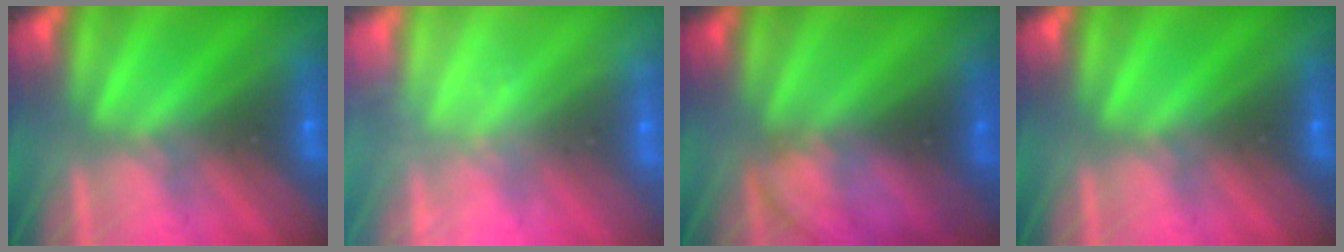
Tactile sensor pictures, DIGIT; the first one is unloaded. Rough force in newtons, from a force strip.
{"total": 2.2}
{"total": 2.3}
{"total": 0.0}